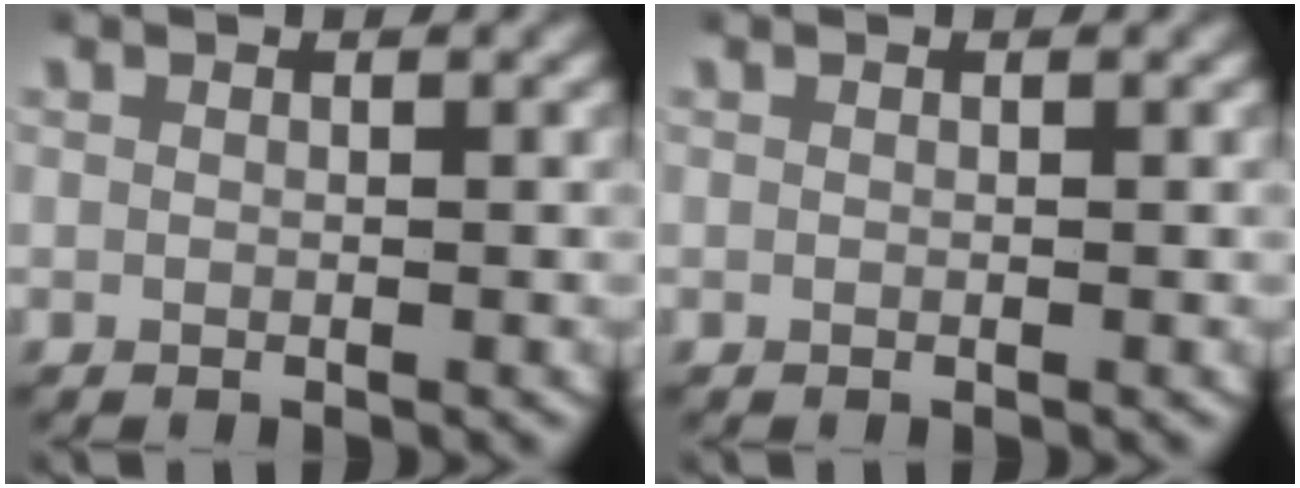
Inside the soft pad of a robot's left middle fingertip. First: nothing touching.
{"total": 0.0}